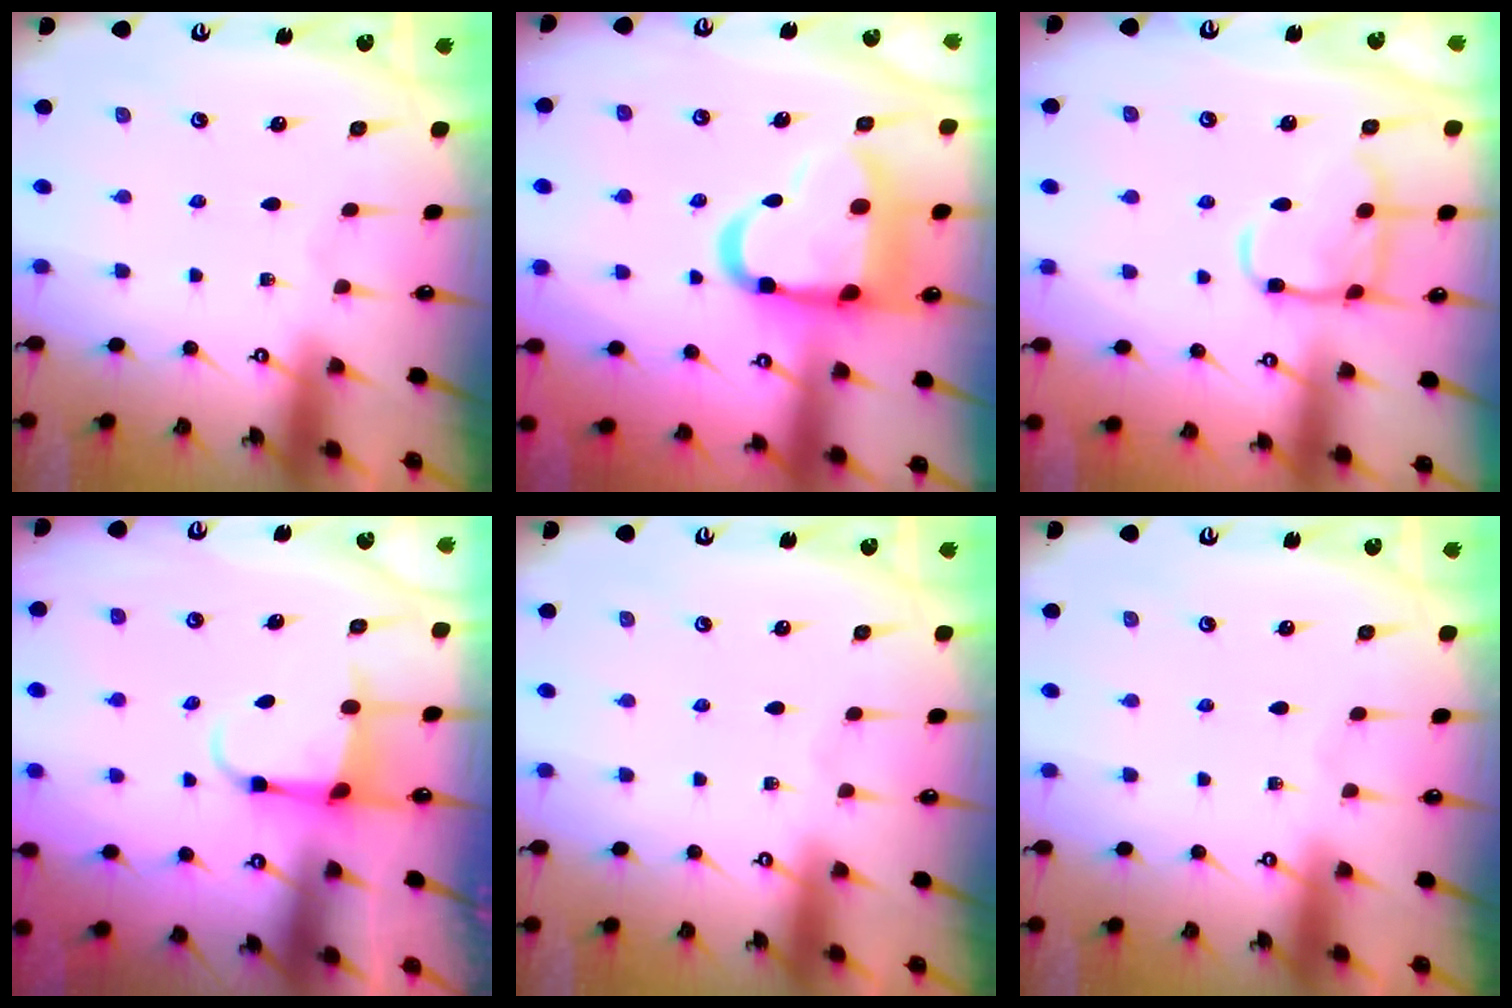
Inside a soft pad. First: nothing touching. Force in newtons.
{"total": 17.5, "press": 17.4, "slide": 2.0}
{"total": 12.2, "press": 12.2, "slide": 0.9}
{"total": 3.8, "press": 3.7, "slide": 1.2}
{"total": 0.0}
{"total": 0.0}